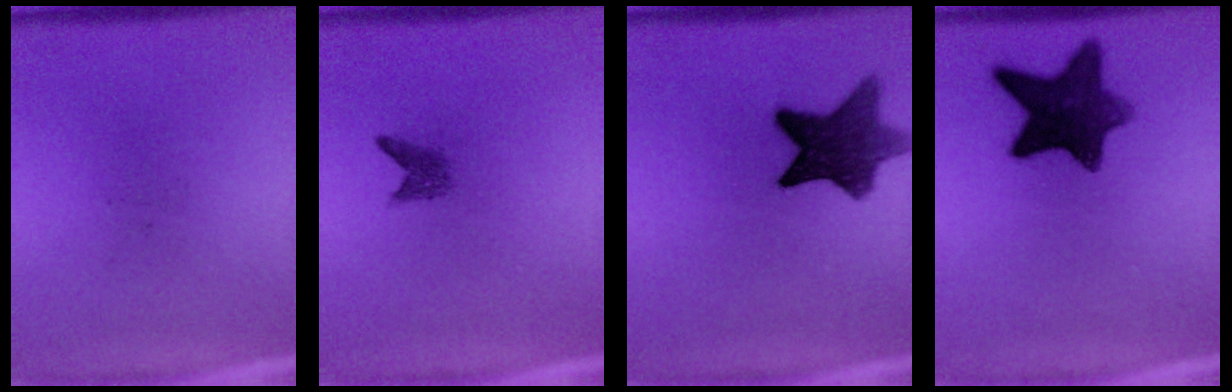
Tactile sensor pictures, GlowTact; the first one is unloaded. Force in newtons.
{"total": 1.7}
{"total": 10.5}
{"total": 11.1}